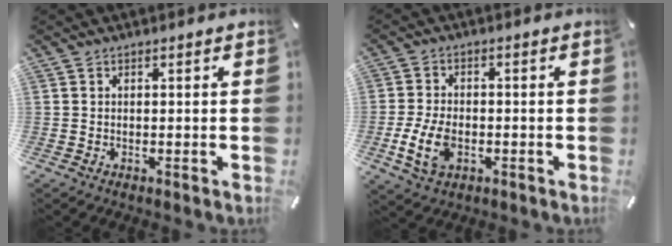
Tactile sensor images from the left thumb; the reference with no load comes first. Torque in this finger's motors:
{"motor_torque": [-0.29, 0.81, 0.84, 0.35, 0.23]}